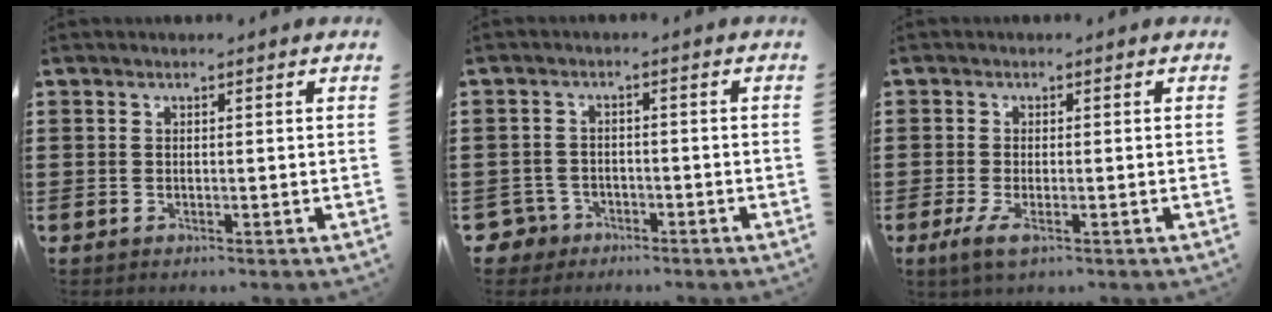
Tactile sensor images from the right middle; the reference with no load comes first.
{"total": 2.9, "force": [-2.3, 1.8, 0.4], "torque": [-0.030, -0.005, -0.051]}
{"total": 2.5, "force": [-1.0, 1.1, 2.0], "torque": [-0.050, -0.003, -0.022]}